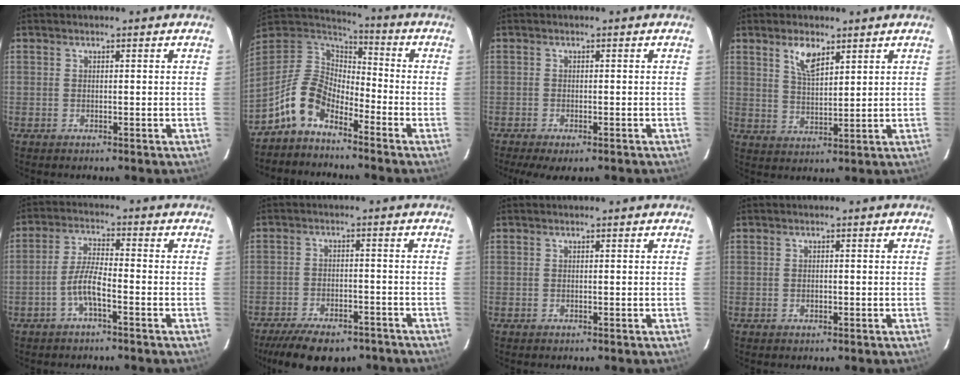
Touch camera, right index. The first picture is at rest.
{"total": 11.0, "force": [-6.9, 5.7, 6.4], "torque": [-0.133, 0.018, -0.143]}
{"total": 5.8, "force": [-4.2, 1.7, 3.6], "torque": [-0.083, -0.024, -0.066]}
{"total": 5.7, "force": [3.5, 2.3, 3.8], "torque": [-0.070, 0.002, 0.069]}
{"total": 5.2, "force": [-2.6, 0.9, 4.5], "torque": [-0.096, 0.009, -0.050]}
{"total": 15.3, "force": [-11.9, 6.2, 7.5], "torque": [-0.162, -0.017, -0.169]}
{"total": 0.0}
{"total": 1.0, "force": [-0.3, 0.8, 0.6], "torque": [-0.010, 0.002, -0.004]}